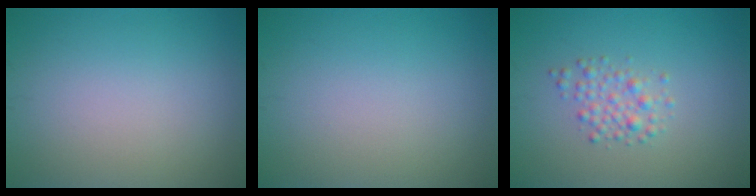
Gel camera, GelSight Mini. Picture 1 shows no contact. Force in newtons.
{"total": 0.0}
{"total": 2.1, "press": 2.1, "slide": 0.0}